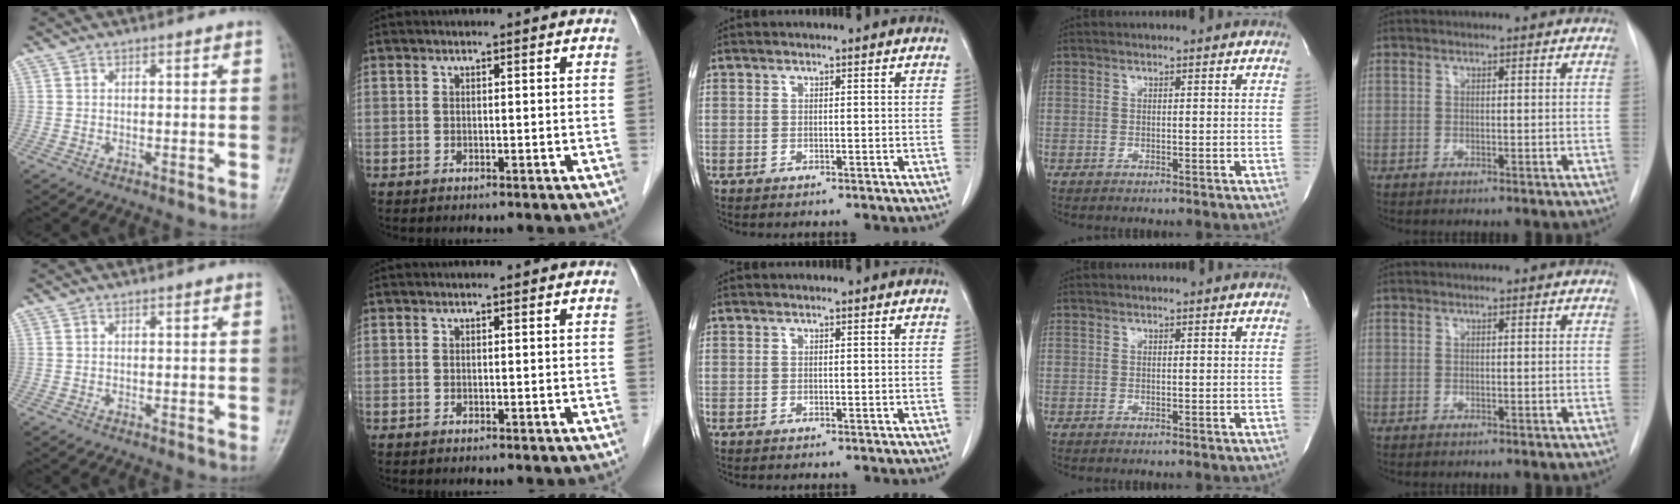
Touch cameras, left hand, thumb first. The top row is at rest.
{}